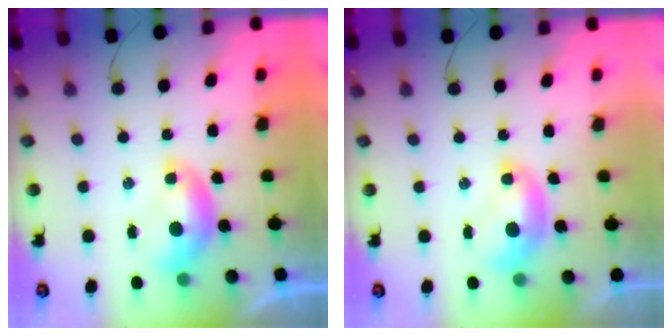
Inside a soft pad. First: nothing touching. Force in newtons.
{"total": 1.2, "press": 1.2, "slide": 0.0}